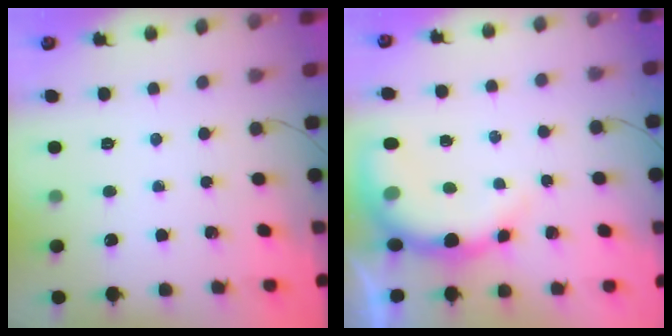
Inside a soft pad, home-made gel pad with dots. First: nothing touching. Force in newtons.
{"total": 9.4, "press": 9.3, "slide": 1.1}